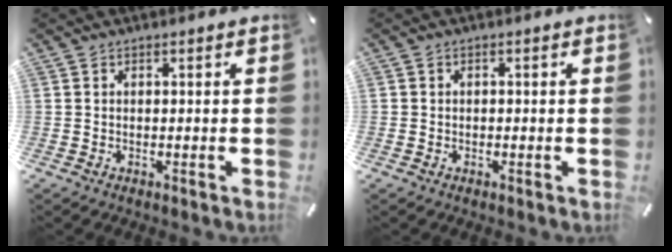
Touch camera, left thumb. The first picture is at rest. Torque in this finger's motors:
{"motor_torque": [0.78, 1.45, 0.23, 0.27, 0.10]}